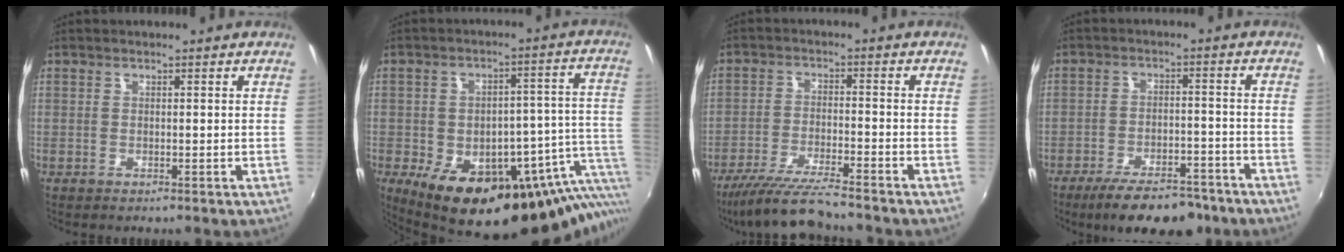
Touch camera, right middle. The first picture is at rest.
{"total": 25.7, "force": [-12.7, 12.5, 18.5], "torque": [-0.256, -0.028, -0.151]}
{"total": 10.3, "force": [-9.3, -0.5, 4.5], "torque": [-0.105, -0.015, -0.168]}
{"total": 12.9, "force": [-10.1, 4.4, 6.7], "torque": [-0.132, -0.011, -0.149]}